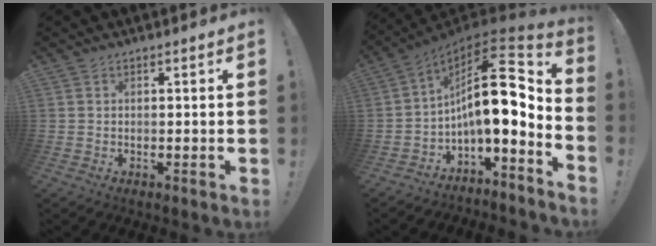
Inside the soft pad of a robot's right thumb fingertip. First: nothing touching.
{"total": 16.7, "force": [2.1, 6.2, 15.4], "torque": [-0.259, -0.026, 0.032]}